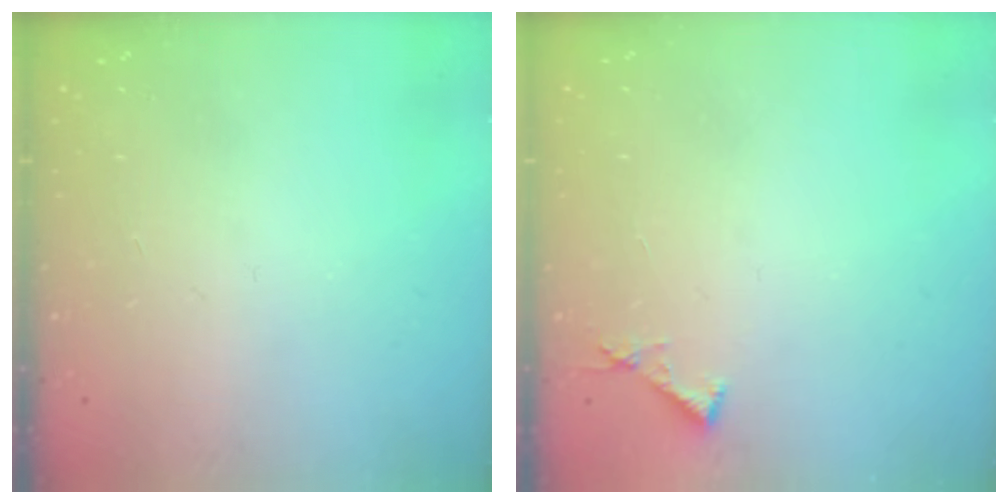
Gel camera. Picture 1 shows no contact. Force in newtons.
{"total": 3.8, "press": 3.8, "slide": 0.3}